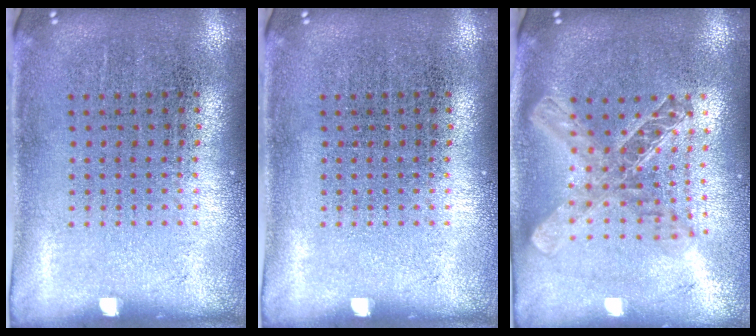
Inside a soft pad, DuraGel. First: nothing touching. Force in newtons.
{"total": 0.0}
{"total": 2.1, "press": 1.7, "slide": 1.2}